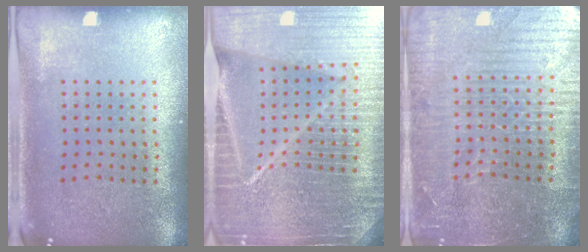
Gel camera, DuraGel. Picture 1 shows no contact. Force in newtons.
{"total": 6.9, "press": 5.9, "slide": 3.6}
{"total": 4.4, "press": 4.1, "slide": 1.5}